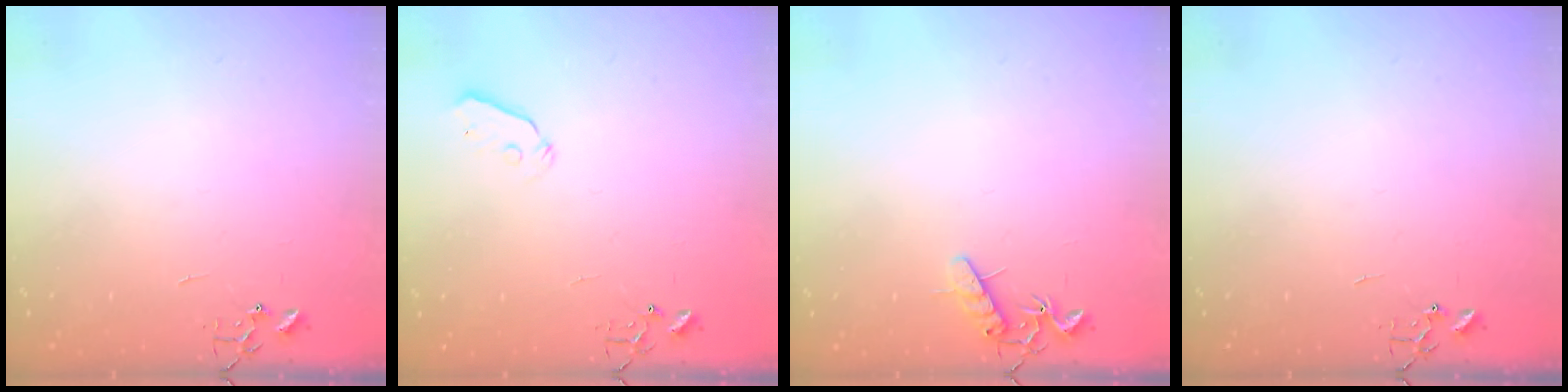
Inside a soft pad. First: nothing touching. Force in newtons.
{"total": 4.5, "press": 4.4, "slide": 0.7}
{"total": 8.0, "press": 8.0, "slide": 0.4}
{"total": 0.0}